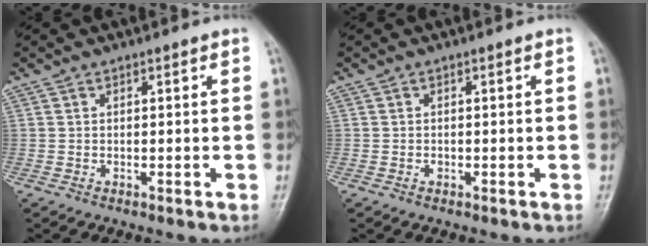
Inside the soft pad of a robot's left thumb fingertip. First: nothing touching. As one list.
[{"total": 0.8, "force": [-0.4, 0.6, 0.4], "torque": [-0.007, 0.007, -0.006]}]